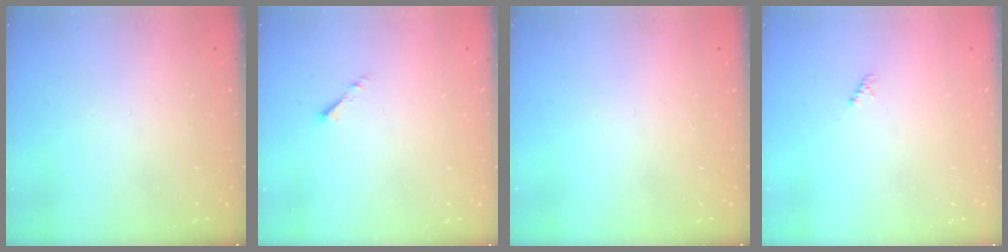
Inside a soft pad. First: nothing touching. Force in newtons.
{"total": 1.1, "press": 1.0, "slide": 0.3}
{"total": 0.0}
{"total": 1.1, "press": 1.1, "slide": 0.3}